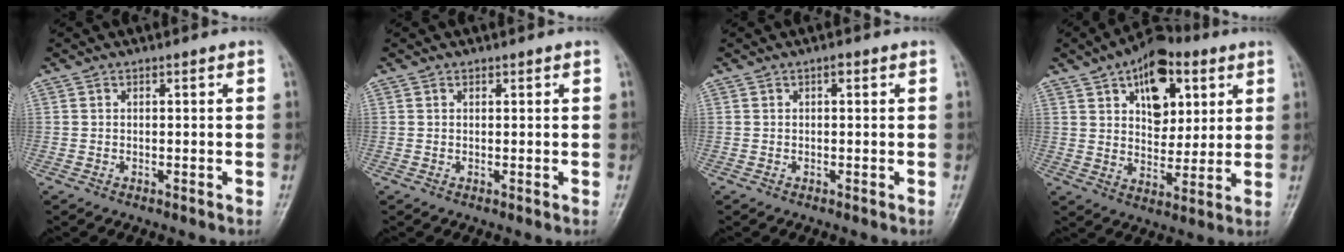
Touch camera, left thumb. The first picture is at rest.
{"total": 0.6, "force": [0.4, 0.5, 0.1], "torque": [0.004, -0.002, 0.005]}
{"total": 0.8, "force": [0.3, 0.5, 0.5], "torque": [-0.003, 0.001, 0.002]}
{"total": 14.2, "force": [6.2, 8.7, 9.4], "torque": [-0.094, -0.021, 0.096]}